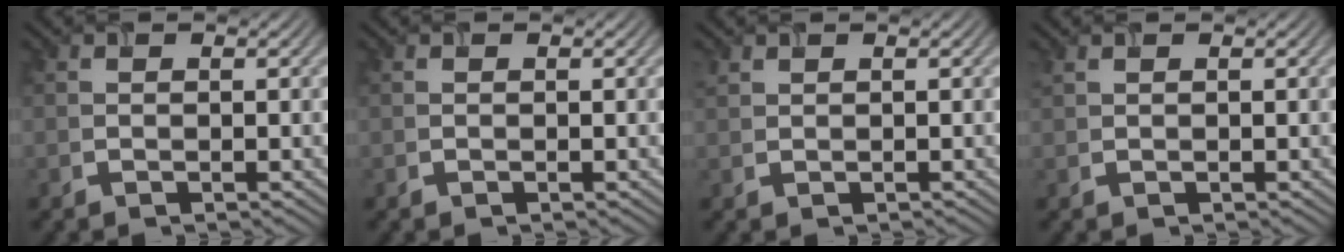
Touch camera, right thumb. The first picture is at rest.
{"total": 0.0}
{"total": 1.0, "force": [0.8, 0.4, 0.5], "torque": [-0.018, 0.004, 0.022]}
{"total": 0.7, "force": [0.6, 0.2, 0.4], "torque": [-0.016, 0.004, 0.013]}